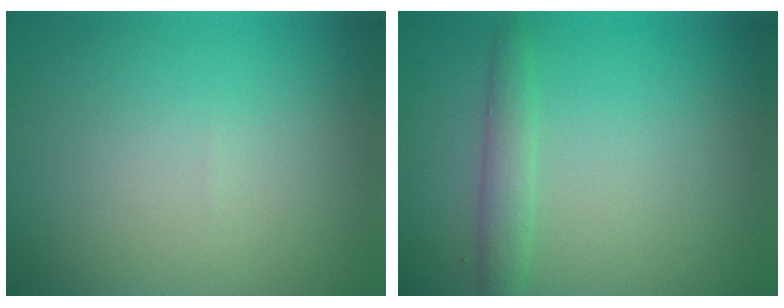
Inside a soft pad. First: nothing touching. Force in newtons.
{"total": 1.9, "press": 1.8, "slide": 0.1}